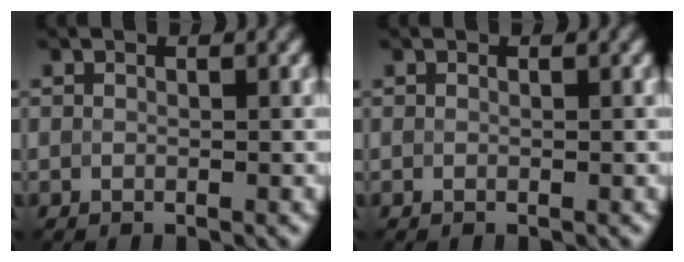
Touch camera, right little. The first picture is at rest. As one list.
[{"total": 0.0}]